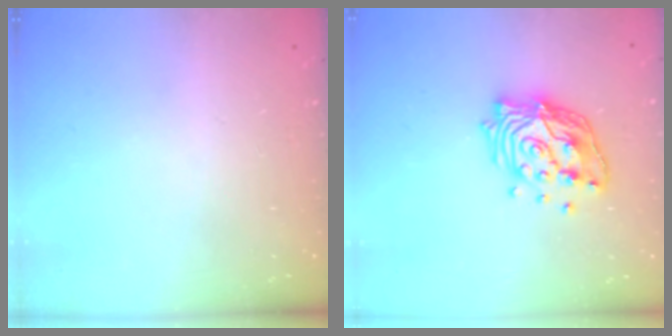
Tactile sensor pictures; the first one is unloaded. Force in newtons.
{"total": 15.2, "press": 15.1, "slide": 1.5}